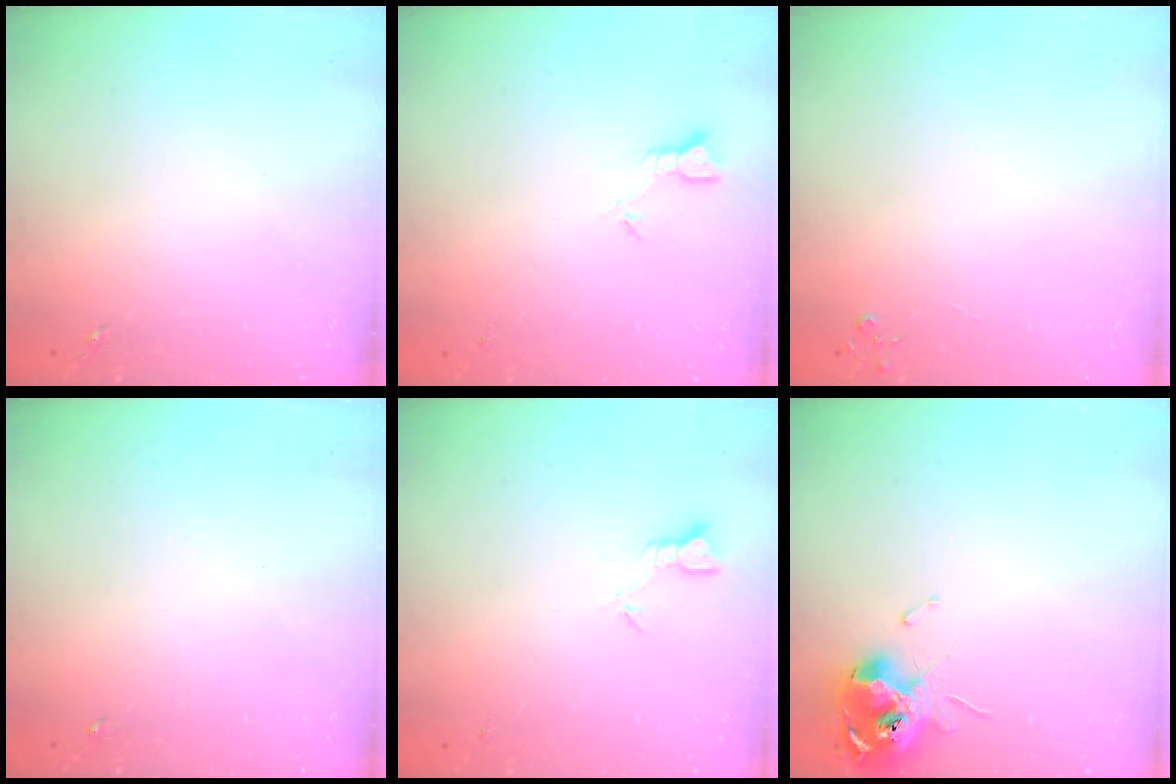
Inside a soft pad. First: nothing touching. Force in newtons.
{"total": 1.8, "press": 1.8, "slide": 0.0}
{"total": 2.8, "press": 2.8, "slide": 0.3}
{"total": 0.0}
{"total": 1.8, "press": 1.8, "slide": 0.0}
{"total": 12.0, "press": 11.9, "slide": 1.4}